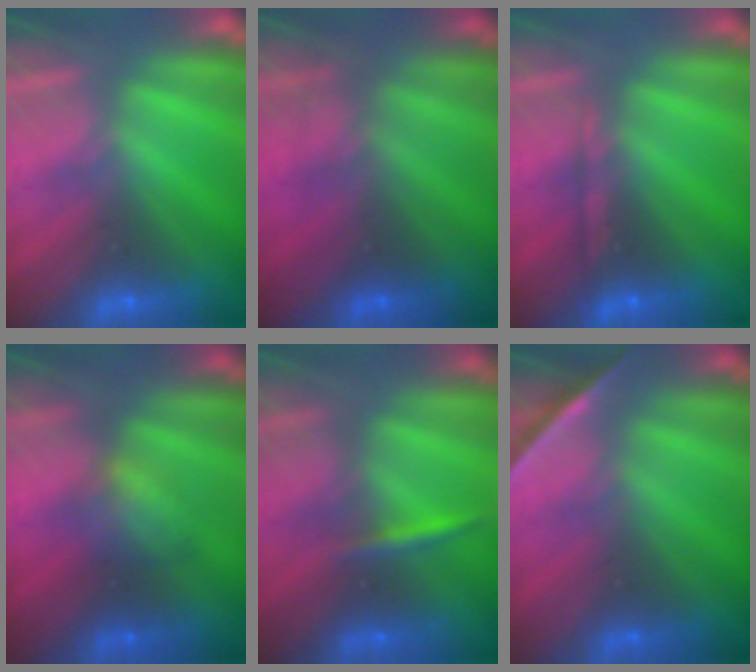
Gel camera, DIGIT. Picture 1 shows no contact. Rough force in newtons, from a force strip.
{"total": 2.8}
{"total": 2.2}
{"total": 2.3}
{"total": 2.4}
{"total": 1.6}